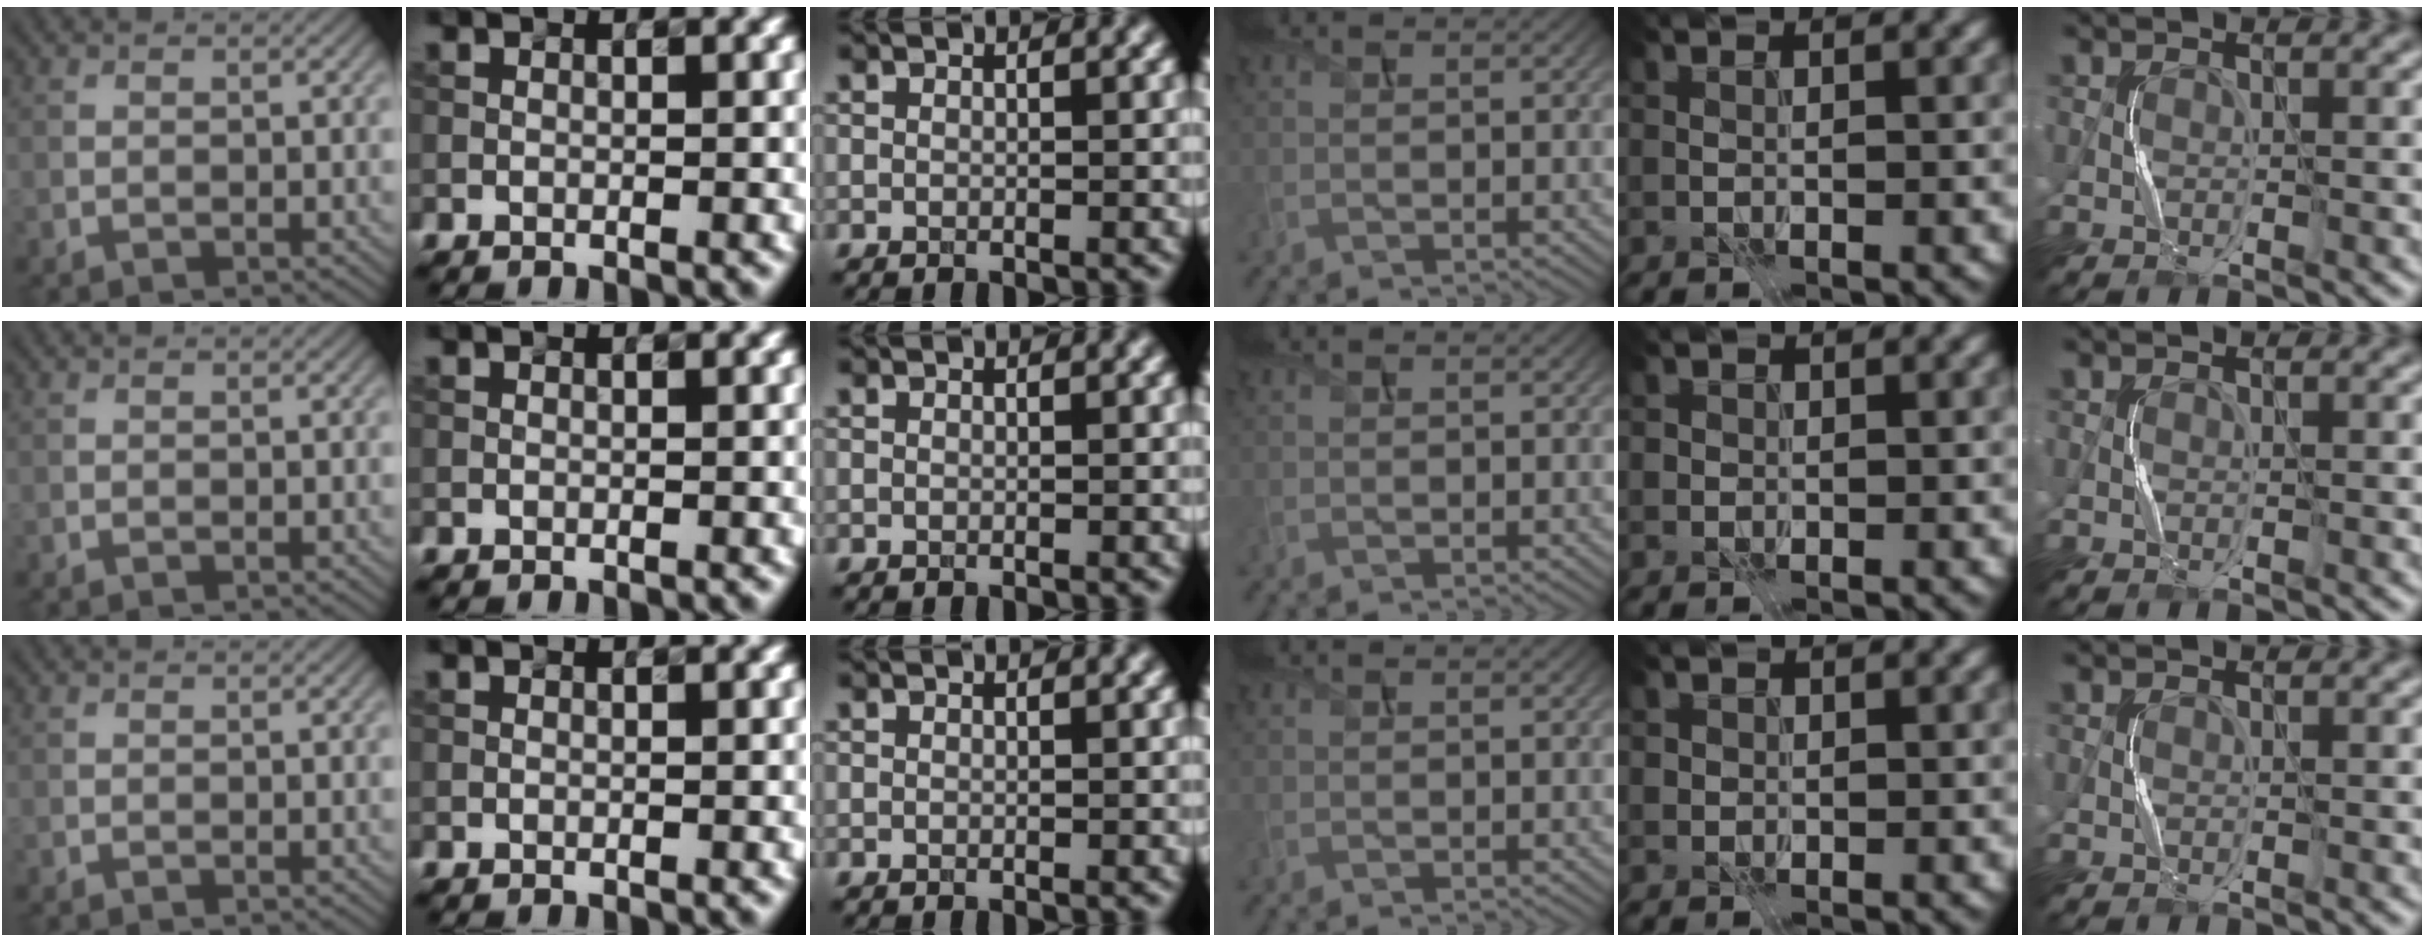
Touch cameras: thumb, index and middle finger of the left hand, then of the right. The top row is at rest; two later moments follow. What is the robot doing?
{"motion": "press", "object": "toy piano key"}